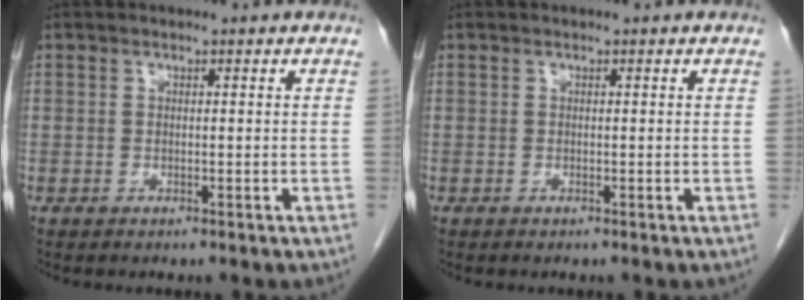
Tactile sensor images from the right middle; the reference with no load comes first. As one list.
[{"total": 0.0}]